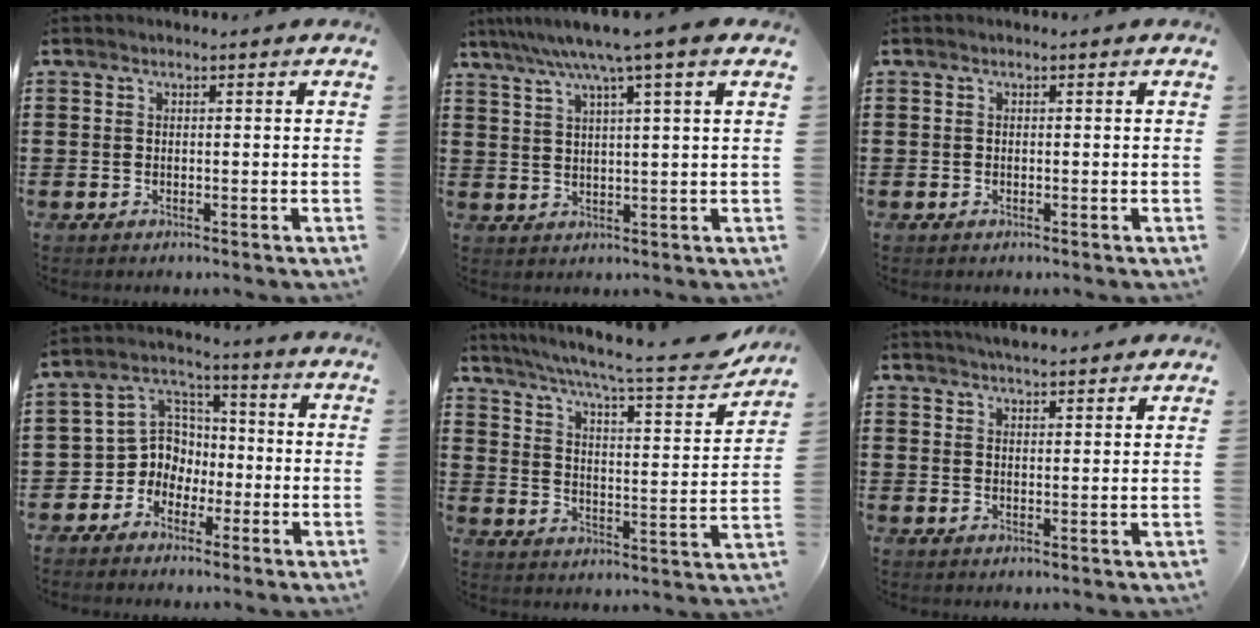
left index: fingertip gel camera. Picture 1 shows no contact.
{"total": 6.5, "force": [4.5, -0.7, 4.6], "torque": [-0.102, -0.011, 0.073]}
{"total": 0.0}
{"total": 6.9, "force": [-2.5, 6.3, 1.1], "torque": [-0.060, 0.006, -0.054]}
{"total": 9.1, "force": [7.4, 0.9, 5.2], "torque": [-0.107, -0.050, 0.115]}
{"total": 2.9, "force": [2.8, 0.1, 0.6], "torque": [-0.018, -0.003, 0.053]}